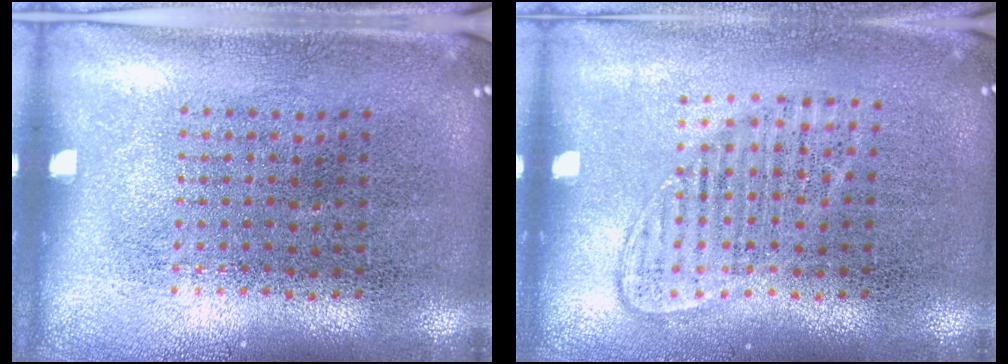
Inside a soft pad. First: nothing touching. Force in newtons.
{"total": 1.2, "press": 1.1, "slide": 0.6}